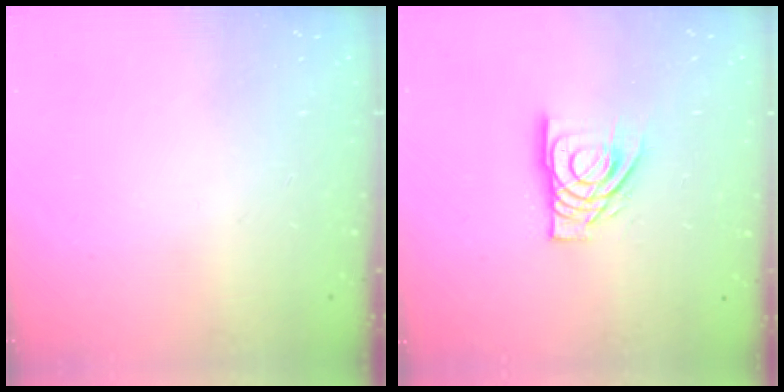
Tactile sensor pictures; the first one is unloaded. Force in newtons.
{"total": 12.6, "press": 12.6, "slide": 1.6}